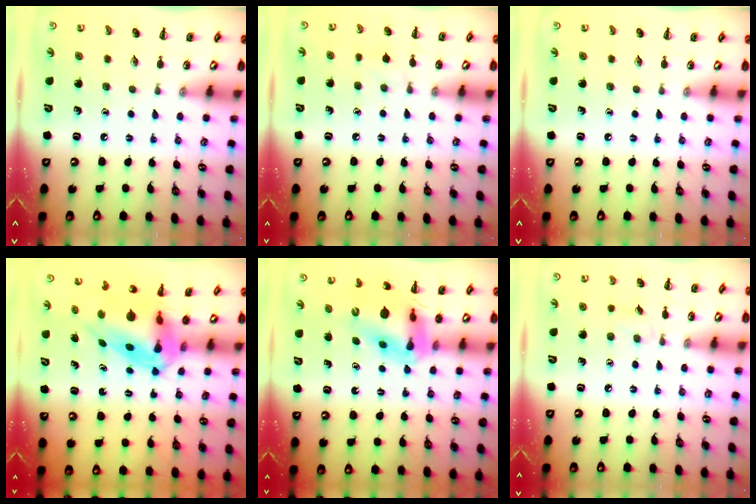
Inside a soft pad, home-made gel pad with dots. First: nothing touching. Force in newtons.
{"total": 6.1, "press": 5.8, "slide": 1.9}
{"total": 0.0}
{"total": 8.2, "press": 7.8, "slide": 2.4}
{"total": 12.4, "press": 11.8, "slide": 3.7}
{"total": 3.4, "press": 3.1, "slide": 1.3}